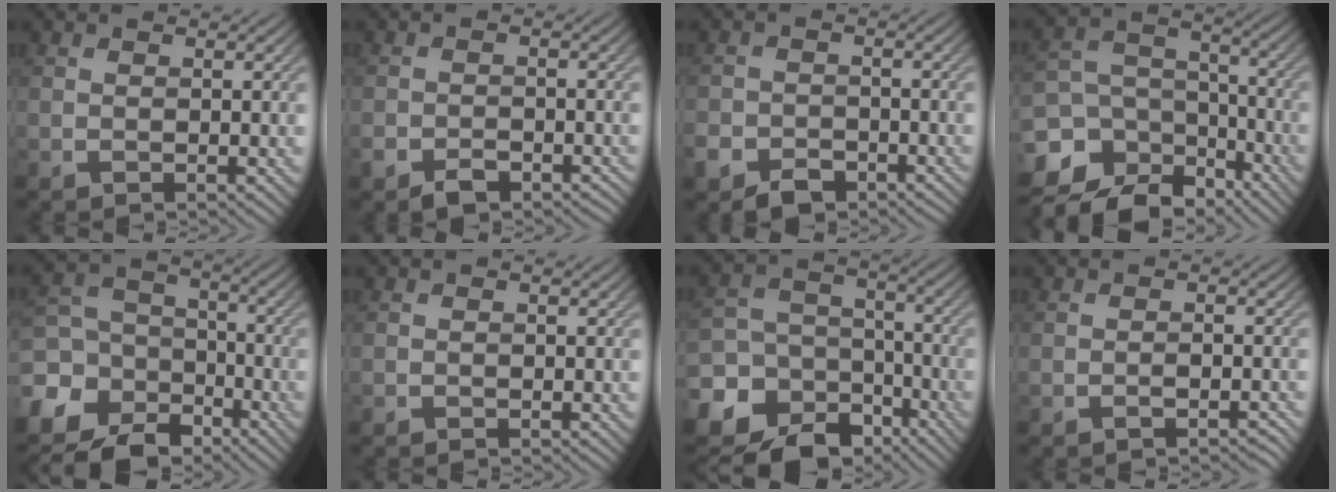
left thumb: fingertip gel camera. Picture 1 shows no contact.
{"total": 3.6, "force": [-2.6, 2.0, 1.6], "torque": [-0.025, -0.007, -0.045]}
{"total": 5.4, "force": [-3.7, 3.3, 2.1], "torque": [-0.038, -0.015, -0.066]}
{"total": 14.9, "force": [-10.6, 9.3, 4.9], "torque": [-0.145, -0.037, -0.145]}
{"total": 14.5, "force": [-9.0, 9.9, 5.5], "torque": [-0.173, -0.042, -0.141]}
{"total": 0.0}
{"total": 17.0, "force": [-11.1, 11.9, 4.7], "torque": [-0.149, -0.062, -0.169]}
{"total": 1.3, "force": [-1.0, 0.3, 0.8], "torque": [-0.011, 0.002, -0.016]}